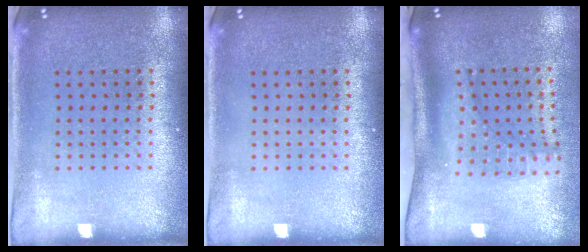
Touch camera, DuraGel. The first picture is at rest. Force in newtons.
{"total": 0.0}
{"total": 2.3, "press": 1.6, "slide": 1.7}